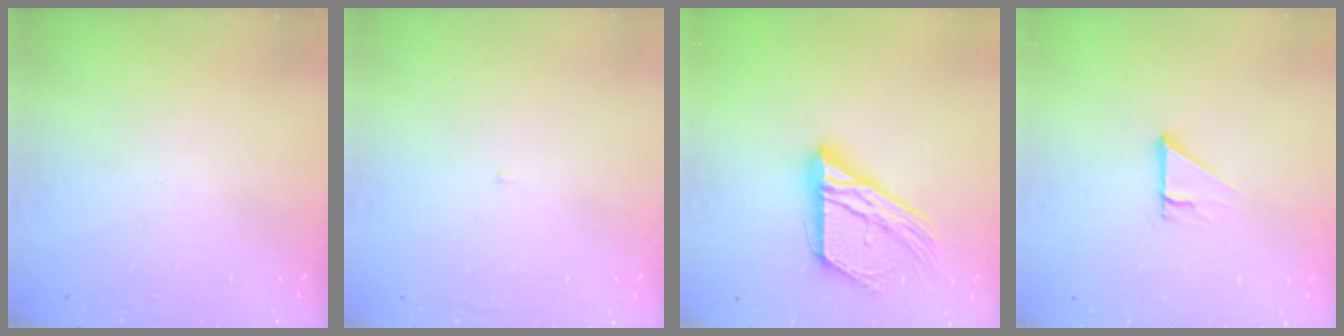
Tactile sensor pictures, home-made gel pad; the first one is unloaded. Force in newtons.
{"total": 2.0, "press": 2.0, "slide": 0.2}
{"total": 18.7, "press": 18.6, "slide": 1.8}
{"total": 2.5, "press": 2.5, "slide": 0.2}